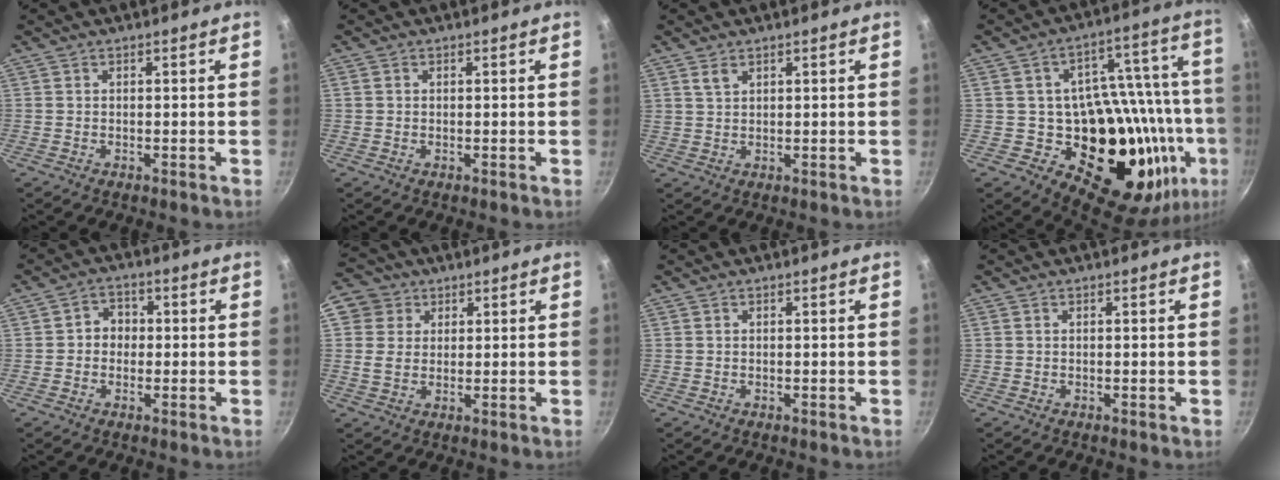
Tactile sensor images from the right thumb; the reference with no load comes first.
{"total": 0.7, "force": [0.1, 0.6, 0.2], "torque": [-0.003, 0.002, 0.001]}
{"total": 2.4, "force": [1.5, 1.2, 1.5], "torque": [-0.027, -0.001, 0.033]}
{"total": 28.0, "force": [-6.7, 16.7, 21.4], "torque": [-0.260, 0.010, -0.085]}
{"total": 4.2, "force": [-0.2, 3.8, 2.0], "torque": [-0.001, 0.011, -0.010]}
{"total": 8.2, "force": [3.1, 7.1, 2.8], "torque": [-0.035, 0.001, 0.045]}
{"total": 0.0}
{"total": 0.0}